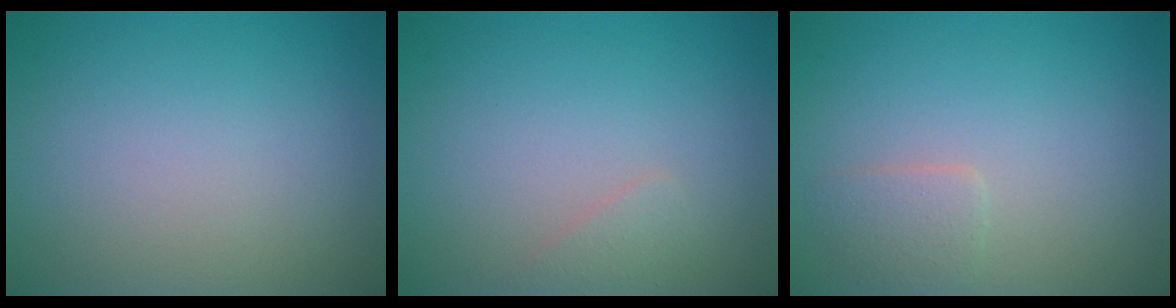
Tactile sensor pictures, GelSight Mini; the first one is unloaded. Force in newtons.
{"total": 0.9, "press": 0.9, "slide": 0.1}
{"total": 1.6, "press": 1.5, "slide": 0.2}